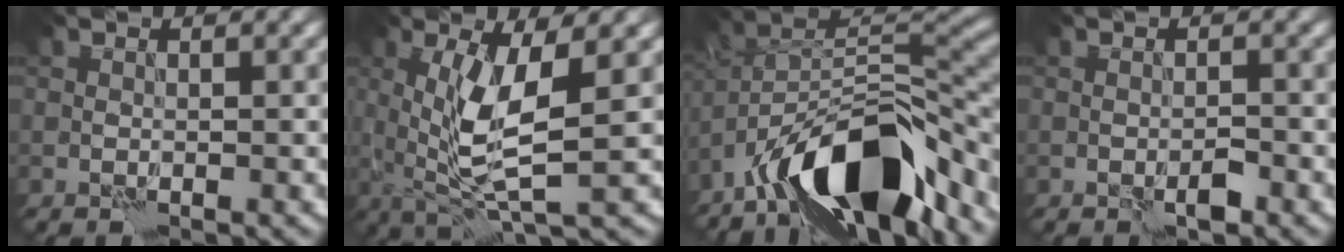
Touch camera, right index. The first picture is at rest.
{"total": 5.5, "force": [1.4, 0.9, 5.3], "torque": [-0.112, -0.010, 0.032]}
{"total": 13.2, "force": [-8.8, 4.2, 8.9], "torque": [-0.142, 0.010, -0.151]}
{"total": 1.4, "force": [-0.9, 0.4, 1.0], "torque": [-0.015, 0.003, -0.013]}